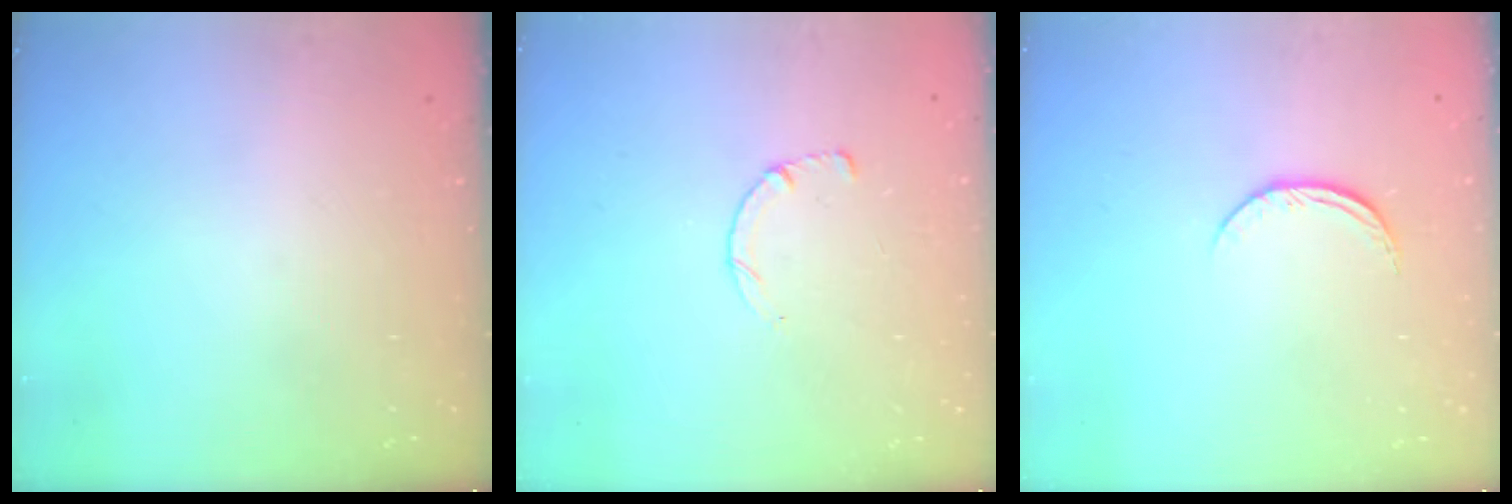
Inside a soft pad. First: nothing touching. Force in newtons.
{"total": 2.6, "press": 2.5, "slide": 0.3}
{"total": 6.5, "press": 6.5, "slide": 0.7}